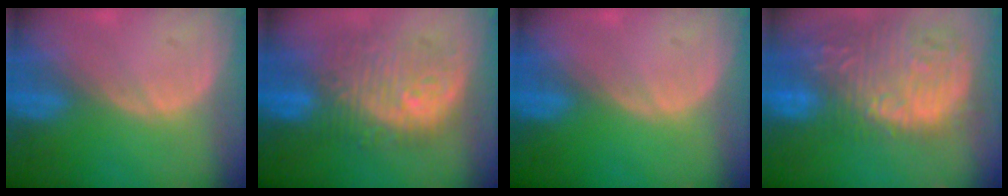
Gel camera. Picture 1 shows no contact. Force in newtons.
{"total": 11.0, "press": 10.5, "slide": 3.3}
{"total": 0.0}
{"total": 15.9, "press": 13.1, "slide": 9.0}